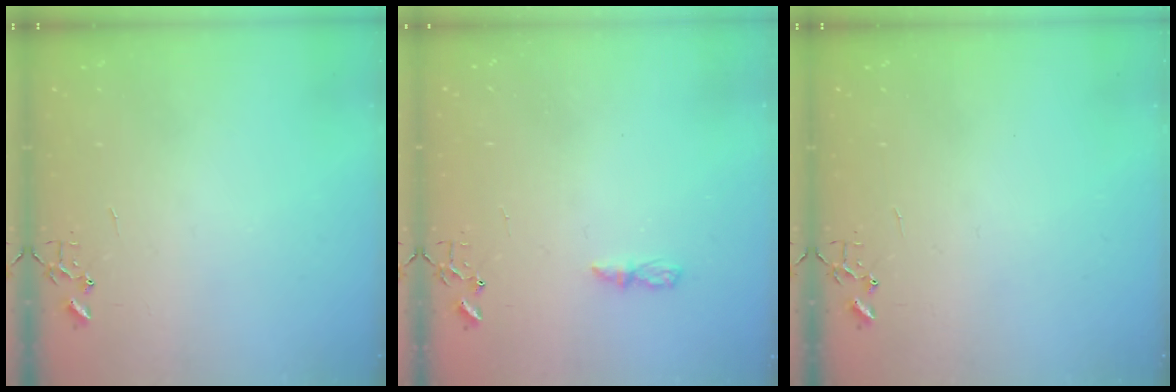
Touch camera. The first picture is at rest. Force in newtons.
{"total": 4.6, "press": 4.5, "slide": 0.6}
{"total": 0.0}